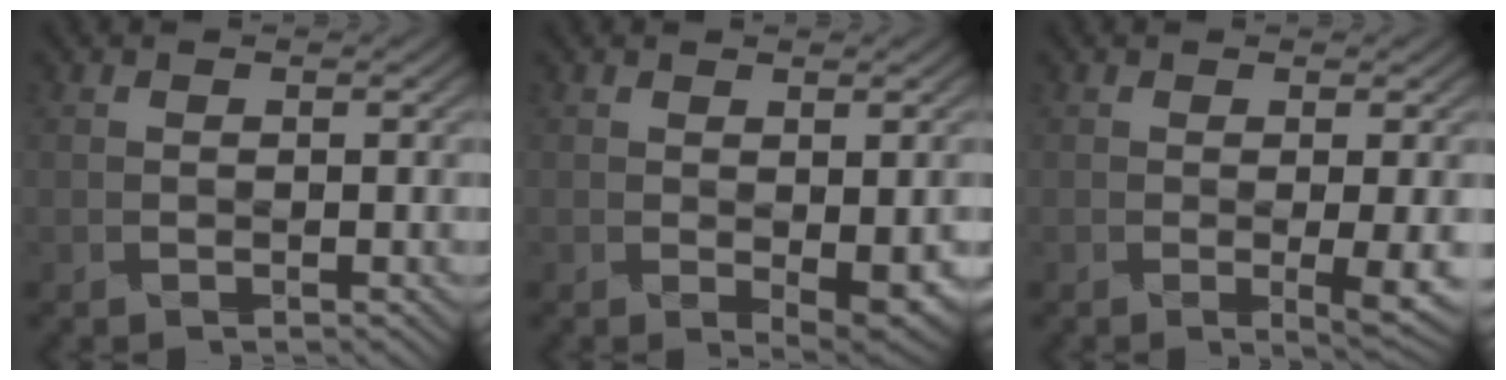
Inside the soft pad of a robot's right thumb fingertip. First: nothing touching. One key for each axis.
{"total": 3.5, "fx": -0.3, "fy": 1.4, "fz": 3.2, "tx": -0.052, "ty": -0.012, "tz": 0.003}
{"total": 3.1, "fx": -0.2, "fy": 0.3, "fz": 3.1, "tx": -0.059, "ty": -0.006, "tz": -0.003}